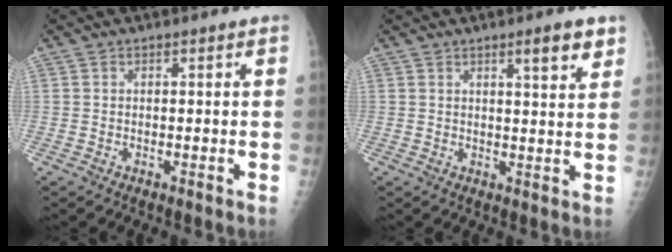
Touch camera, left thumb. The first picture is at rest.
{"total": 5.3, "force": [3.3, 0.9, 4.0], "torque": [-0.049, -0.019, 0.045]}